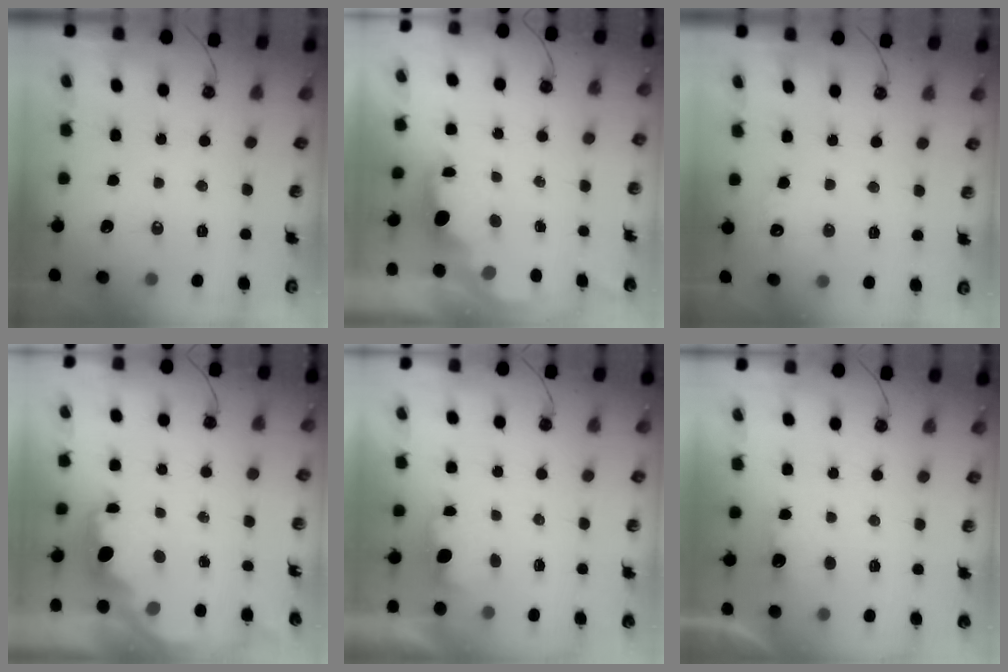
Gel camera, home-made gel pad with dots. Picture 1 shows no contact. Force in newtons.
{"total": 1.6, "press": 1.4, "slide": 0.8}
{"total": 5.4, "press": 5.3, "slide": 1.2}
{"total": 2.1, "press": 2.0, "slide": 0.6}
{"total": 1.0, "press": 0.7, "slide": 0.7}
{"total": 1.3, "press": 1.0, "slide": 0.8}